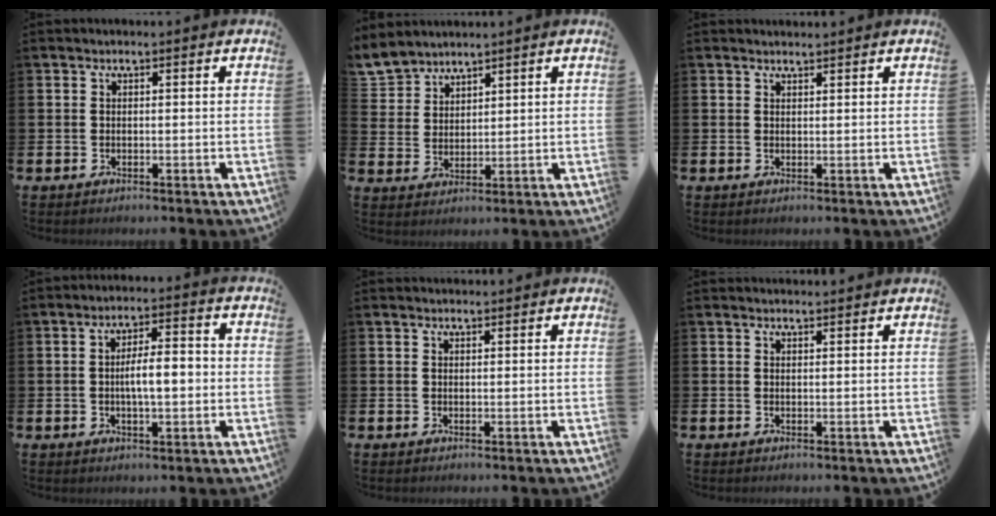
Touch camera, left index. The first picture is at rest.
{"total": 4.4, "force": [4.2, 1.2, -0.3], "torque": [-0.008, -0.022, 0.078]}
{"total": 1.4, "force": [1.4, 0.2, -0.1], "torque": [0.011, -0.006, 0.023]}
{"total": 5.2, "force": [-0.4, 1.9, 4.8], "torque": [-0.075, 0.004, -0.014]}
{"total": 1.0, "force": [1.0, 0.1, 0.0], "torque": [0.011, -0.005, 0.015]}
{"total": 1.2, "force": [1.2, 0.0, 0.0], "torque": [0.013, -0.007, 0.020]}